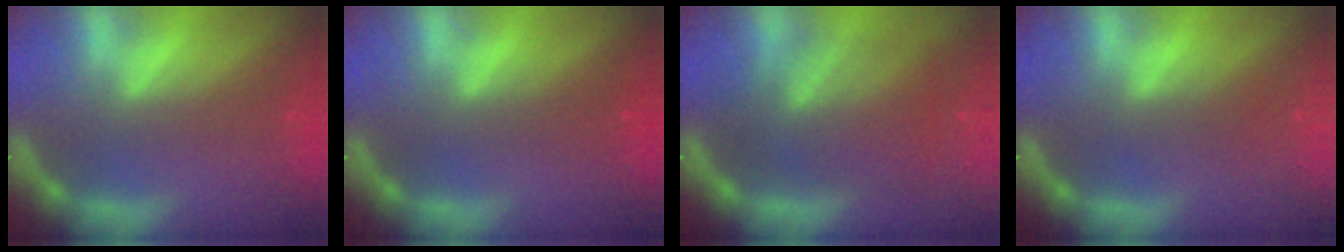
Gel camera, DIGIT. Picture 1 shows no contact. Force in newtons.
{"total": 1.5}
{"total": 8.7}
{"total": 1.0}